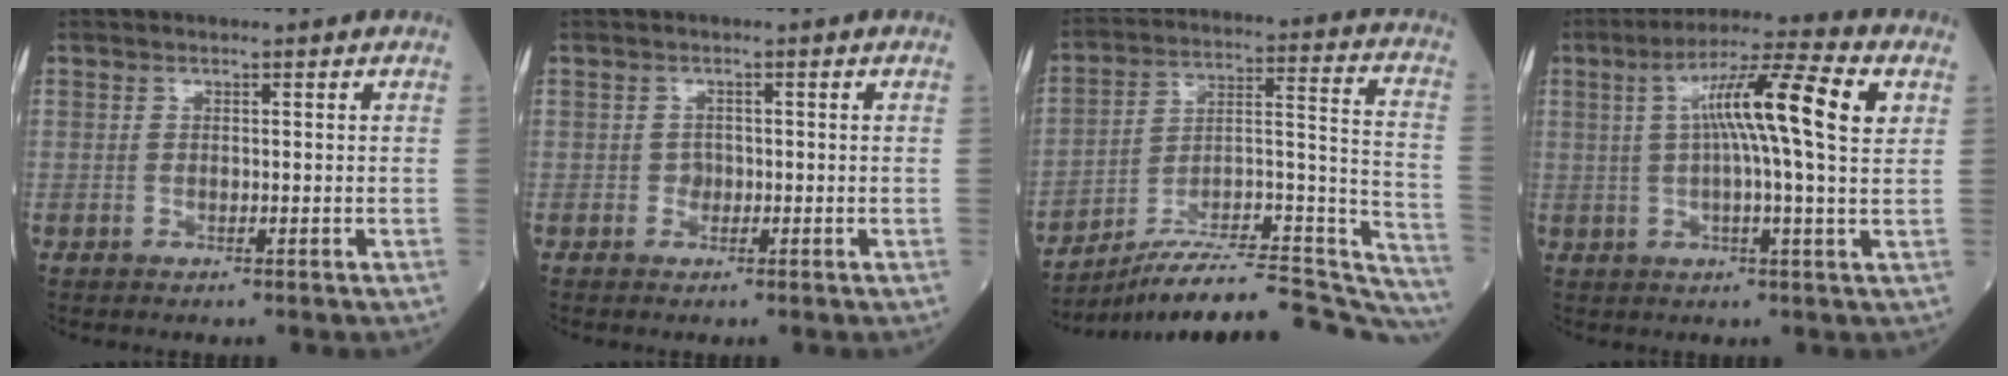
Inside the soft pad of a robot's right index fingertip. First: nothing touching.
{"total": 1.1, "force": [-0.3, 1.0, 0.4], "torque": [-0.003, 0.004, -0.005]}
{"total": 28.6, "force": [-26.4, 3.5, 10.4], "torque": [-0.091, 0.029, -0.377]}
{"total": 13.1, "force": [3.3, 0.1, 12.7], "torque": [-0.212, 0.025, 0.047]}